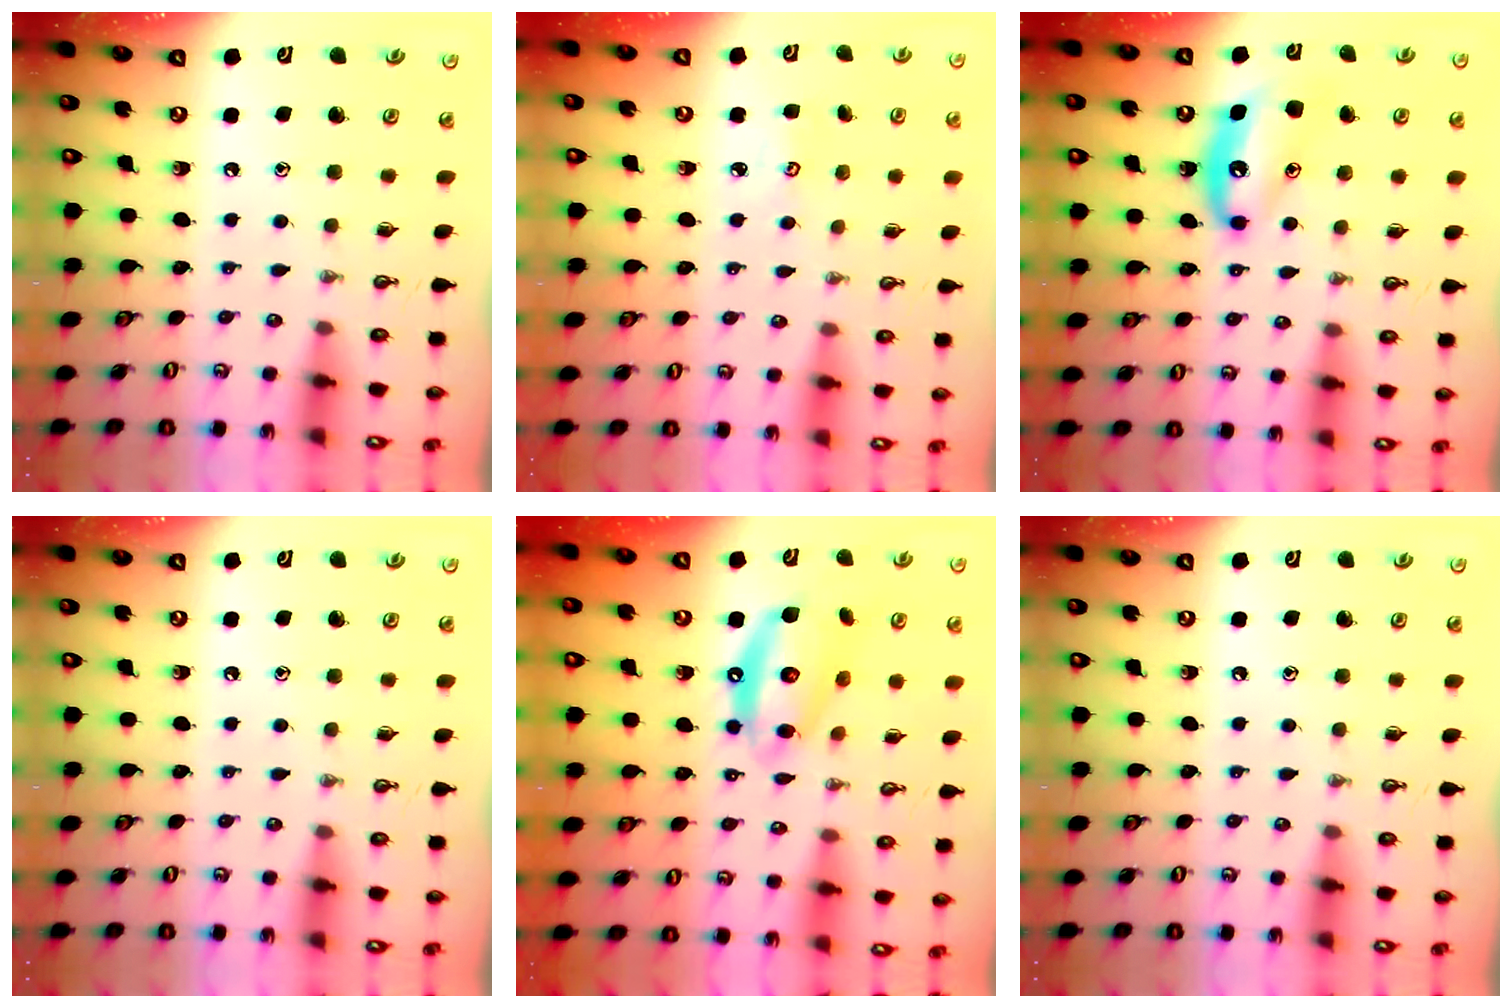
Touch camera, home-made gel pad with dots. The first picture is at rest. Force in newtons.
{"total": 3.2, "press": 3.2, "slide": 0.4}
{"total": 11.1, "press": 11.0, "slide": 1.1}
{"total": 0.0}
{"total": 12.4, "press": 12.3, "slide": 1.4}
{"total": 0.0}